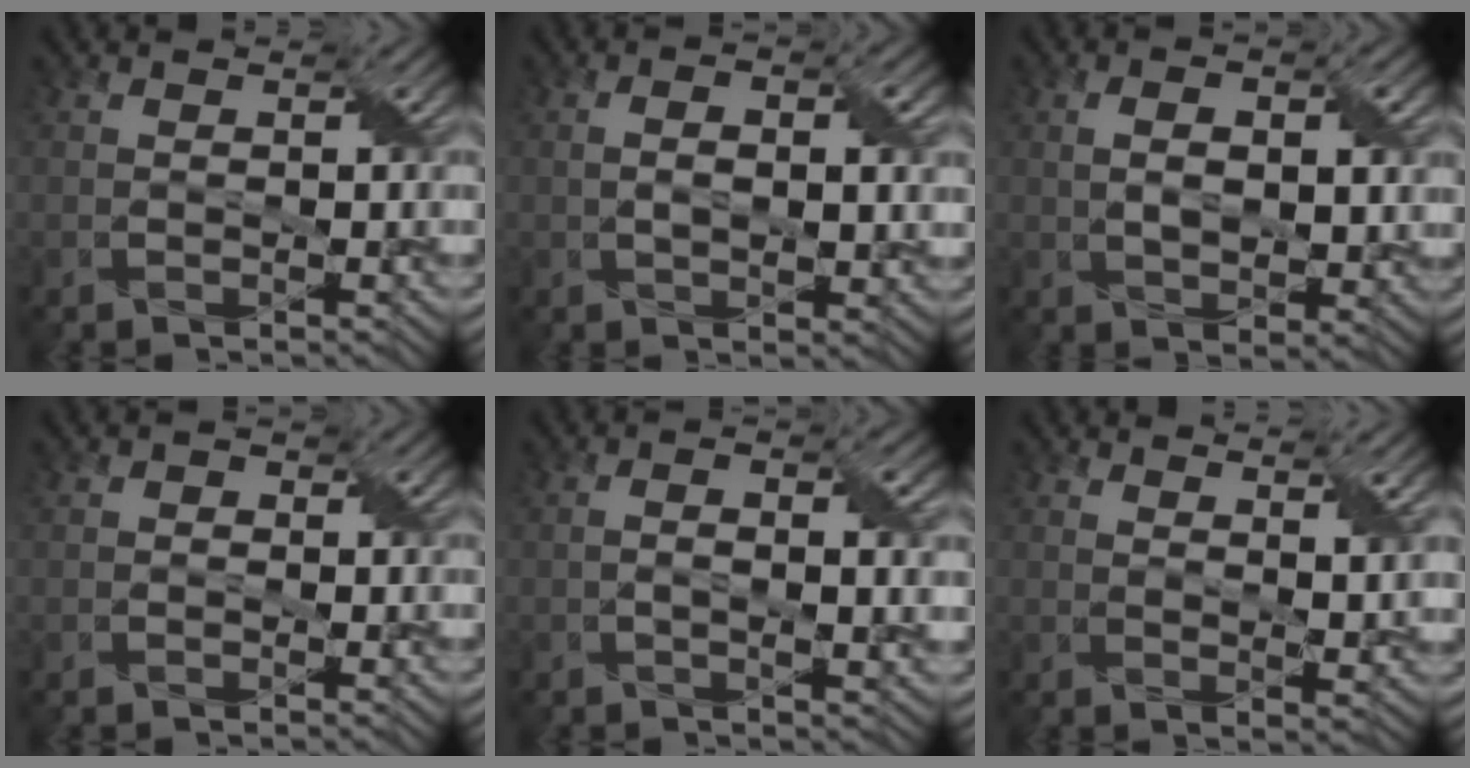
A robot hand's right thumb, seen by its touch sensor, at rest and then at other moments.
{"total": 5.0, "force": [0.7, 2.5, 4.3], "torque": [-0.067, 0.000, 0.014]}
{"total": 6.3, "force": [1.1, 3.3, 5.2], "torque": [-0.076, -0.004, 0.023]}
{"total": 0.9, "force": [-0.1, 0.9, 0.3], "torque": [-0.004, -0.004, -0.007]}
{"total": 4.2, "force": [0.2, 1.5, 3.9], "torque": [-0.073, 0.002, 0.003]}
{"total": 3.9, "force": [2.7, 0.7, 2.7], "torque": [-0.057, -0.002, 0.050]}